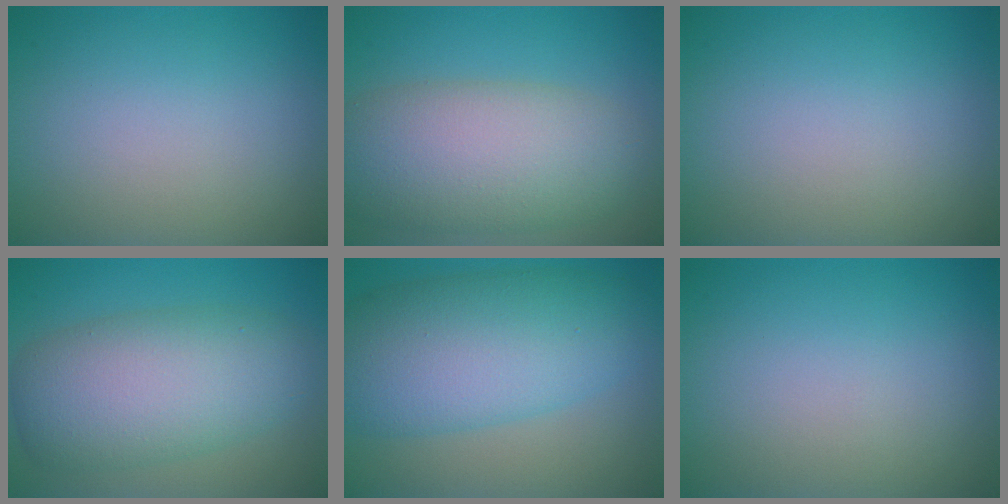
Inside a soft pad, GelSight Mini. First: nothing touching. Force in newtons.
{"total": 9.2, "press": 9.2, "slide": 0.5}
{"total": 0.0}
{"total": 8.6, "press": 8.6, "slide": 0.7}
{"total": 10.0, "press": 10.0, "slide": 0.3}
{"total": 0.0}